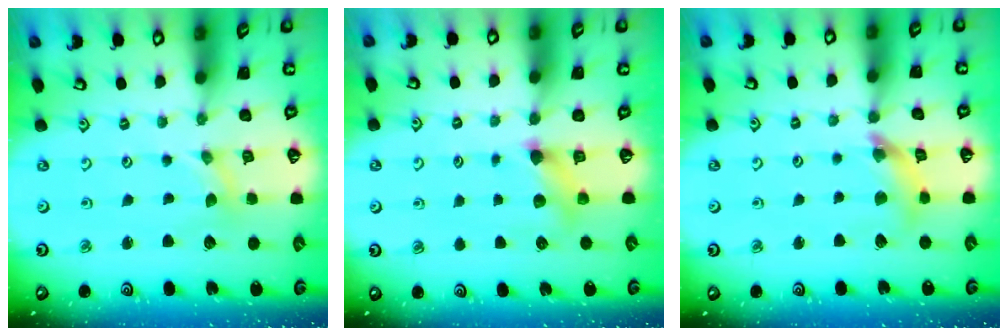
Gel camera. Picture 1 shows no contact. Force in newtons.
{"total": 5.9, "press": 5.9, "slide": 0.7}
{"total": 8.9, "press": 8.8, "slide": 0.9}